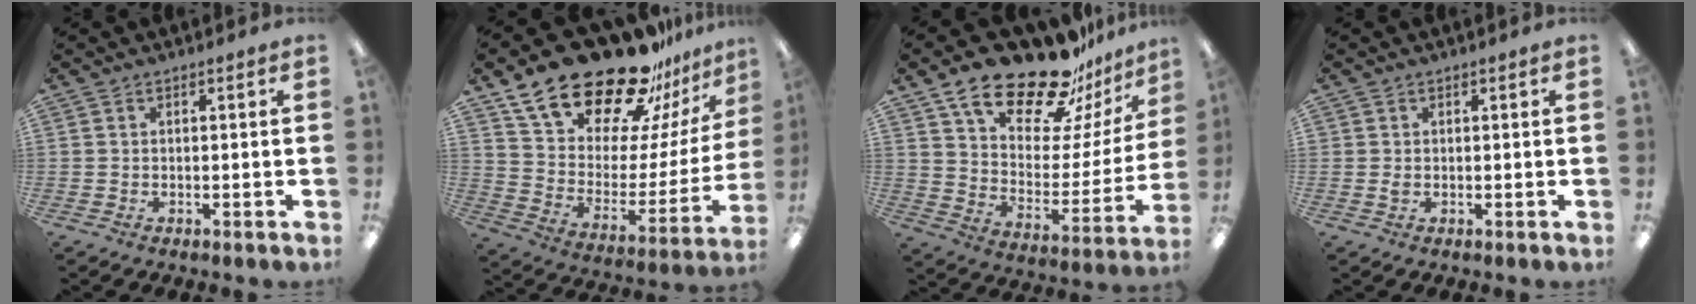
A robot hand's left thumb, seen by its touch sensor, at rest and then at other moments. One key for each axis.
{"total": 26.9, "fx": 21.3, "fy": 11.2, "fz": 11.9, "tx": -0.196, "ty": -0.152, "tz": 0.385}
{"total": 24.0, "fx": 18.7, "fy": 9.1, "fz": 12.1, "tx": -0.190, "ty": -0.129, "tz": 0.321}
{"total": 1.1, "fx": 0.1, "fy": 0.9, "fz": 0.5, "tx": -0.002, "ty": 0.001, "tz": -0.001}